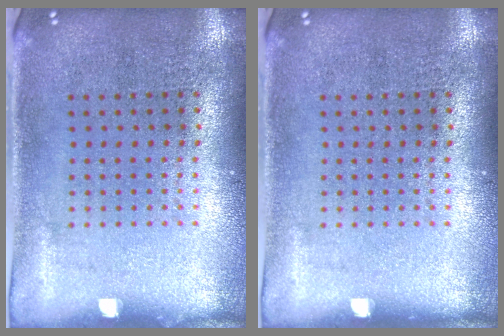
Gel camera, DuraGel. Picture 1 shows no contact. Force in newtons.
{"total": 0.0}